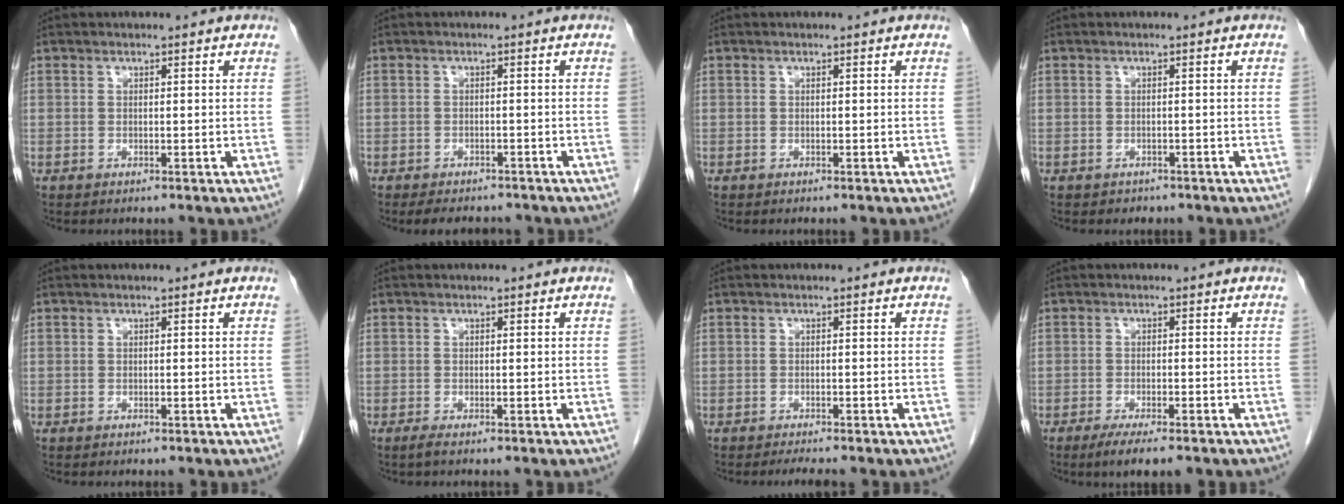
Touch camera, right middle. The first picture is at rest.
{"total": 6.0, "force": [-5.2, 2.3, 2.0], "torque": [-0.028, -0.004, -0.067]}
{"total": 0.0}
{"total": 1.7, "force": [-1.3, 1.0, 0.1], "torque": [-0.010, 0.001, -0.017]}
{"total": 0.0}
{"total": 0.8, "force": [-0.5, -0.1, 0.5], "torque": [-0.013, -0.003, -0.011]}
{"total": 2.0, "force": [-1.8, -0.2, 0.9], "torque": [-0.019, -0.007, -0.025]}
{"total": 5.4, "force": [-3.8, 0.9, 3.7], "torque": [-0.056, -0.012, -0.054]}